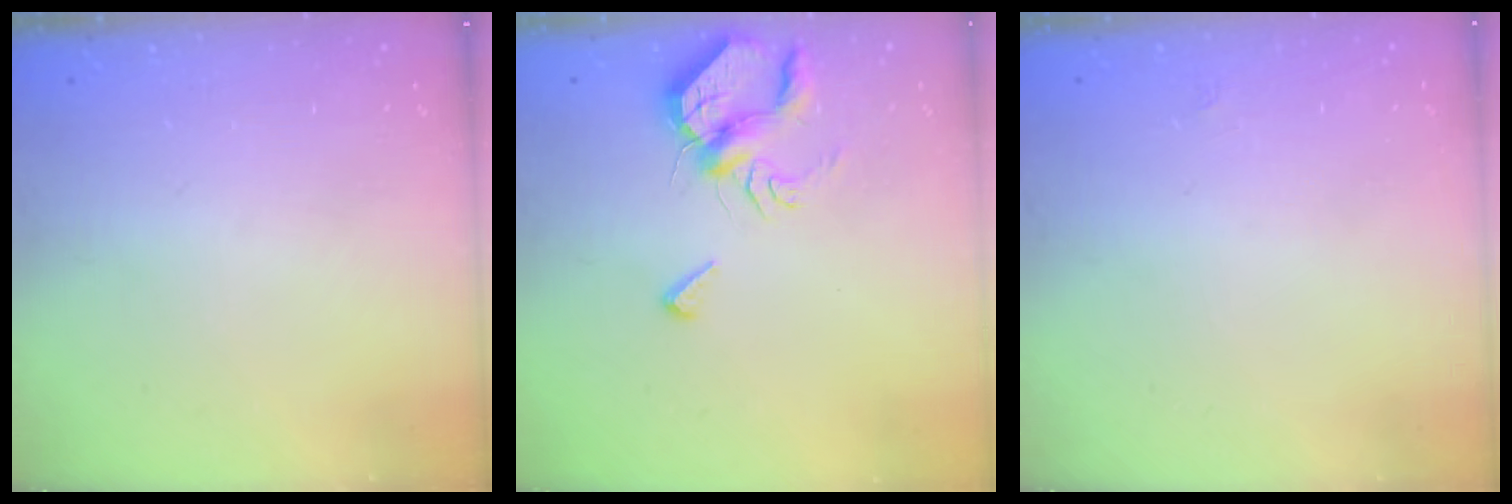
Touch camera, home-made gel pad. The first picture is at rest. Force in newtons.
{"total": 7.2, "press": 7.2, "slide": 0.2}
{"total": 1.9, "press": 1.9, "slide": 0.3}